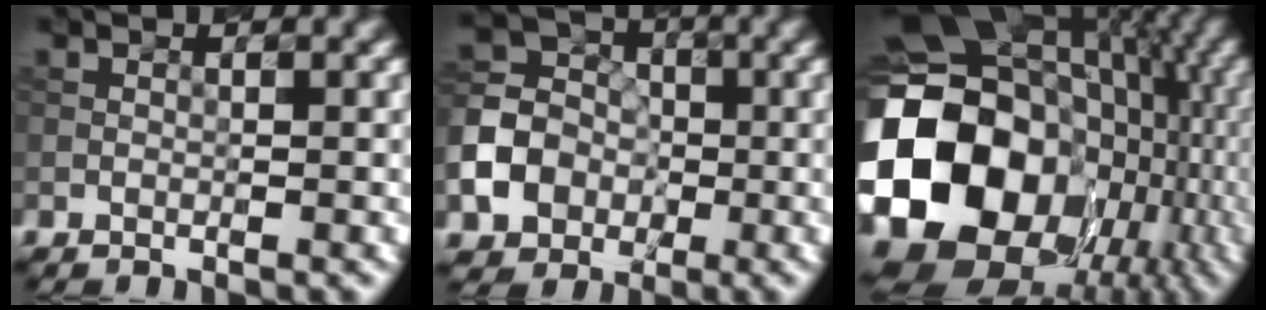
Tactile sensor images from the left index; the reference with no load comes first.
{"total": 5.8, "force": [-1.7, 5.0, 2.3], "torque": [-0.056, 0.008, -0.047]}
{"total": 21.8, "force": [-3.1, 17.8, 12.1], "torque": [-0.261, -0.029, -0.064]}